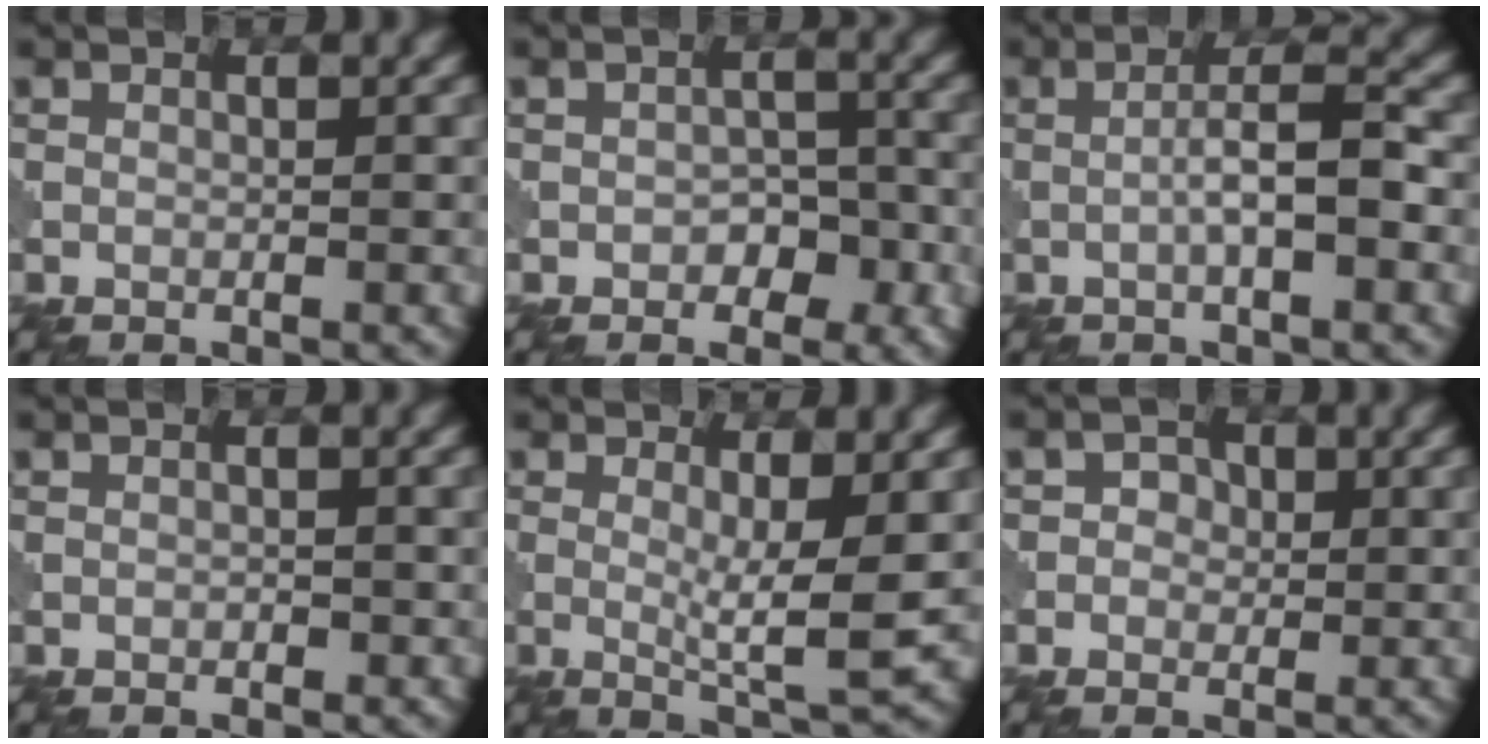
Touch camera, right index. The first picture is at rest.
{"total": 3.2, "force": [-1.4, 2.3, 1.9], "torque": [-0.018, 0.000, -0.020]}
{"total": 4.4, "force": [-0.8, 0.8, 4.3], "torque": [-0.073, 0.009, -0.019]}
{"total": 0.5, "force": [-0.2, 0.4, 0.3], "torque": [-0.003, -0.002, -0.003]}
{"total": 4.3, "force": [0.4, 0.7, 4.3], "torque": [-0.068, -0.014, 0.006]}
{"total": 1.9, "force": [0.0, 1.8, 0.7], "torque": [0.003, 0.001, -0.007]}